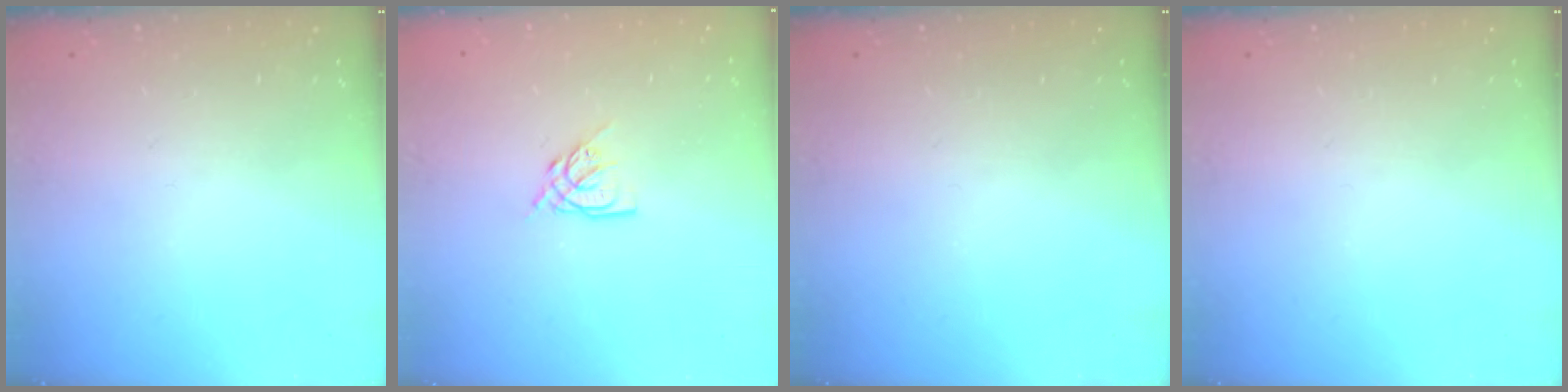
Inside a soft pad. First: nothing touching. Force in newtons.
{"total": 6.5, "press": 6.5, "slide": 0.6}
{"total": 0.0}
{"total": 0.0}